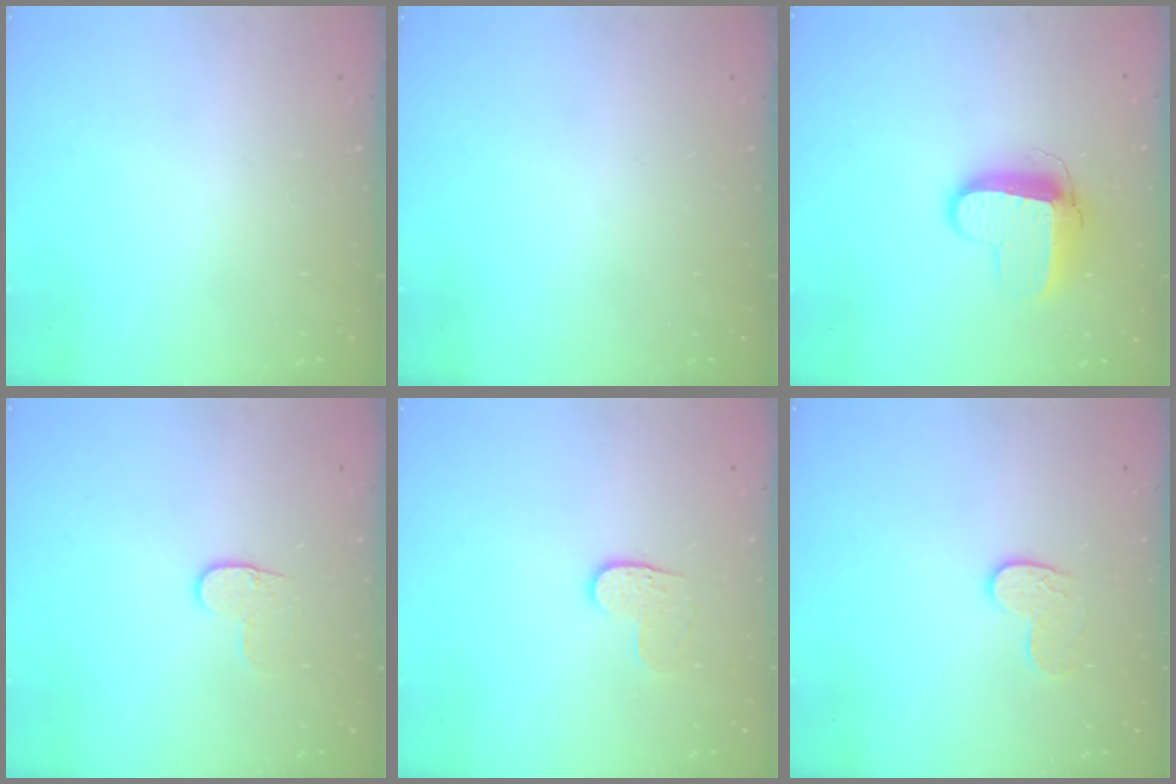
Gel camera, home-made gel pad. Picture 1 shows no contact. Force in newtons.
{"total": 0.0}
{"total": 10.3, "press": 10.2, "slide": 1.0}
{"total": 5.7, "press": 5.6, "slide": 0.6}
{"total": 4.0, "press": 3.9, "slide": 0.4}
{"total": 8.0, "press": 8.0, "slide": 0.4}